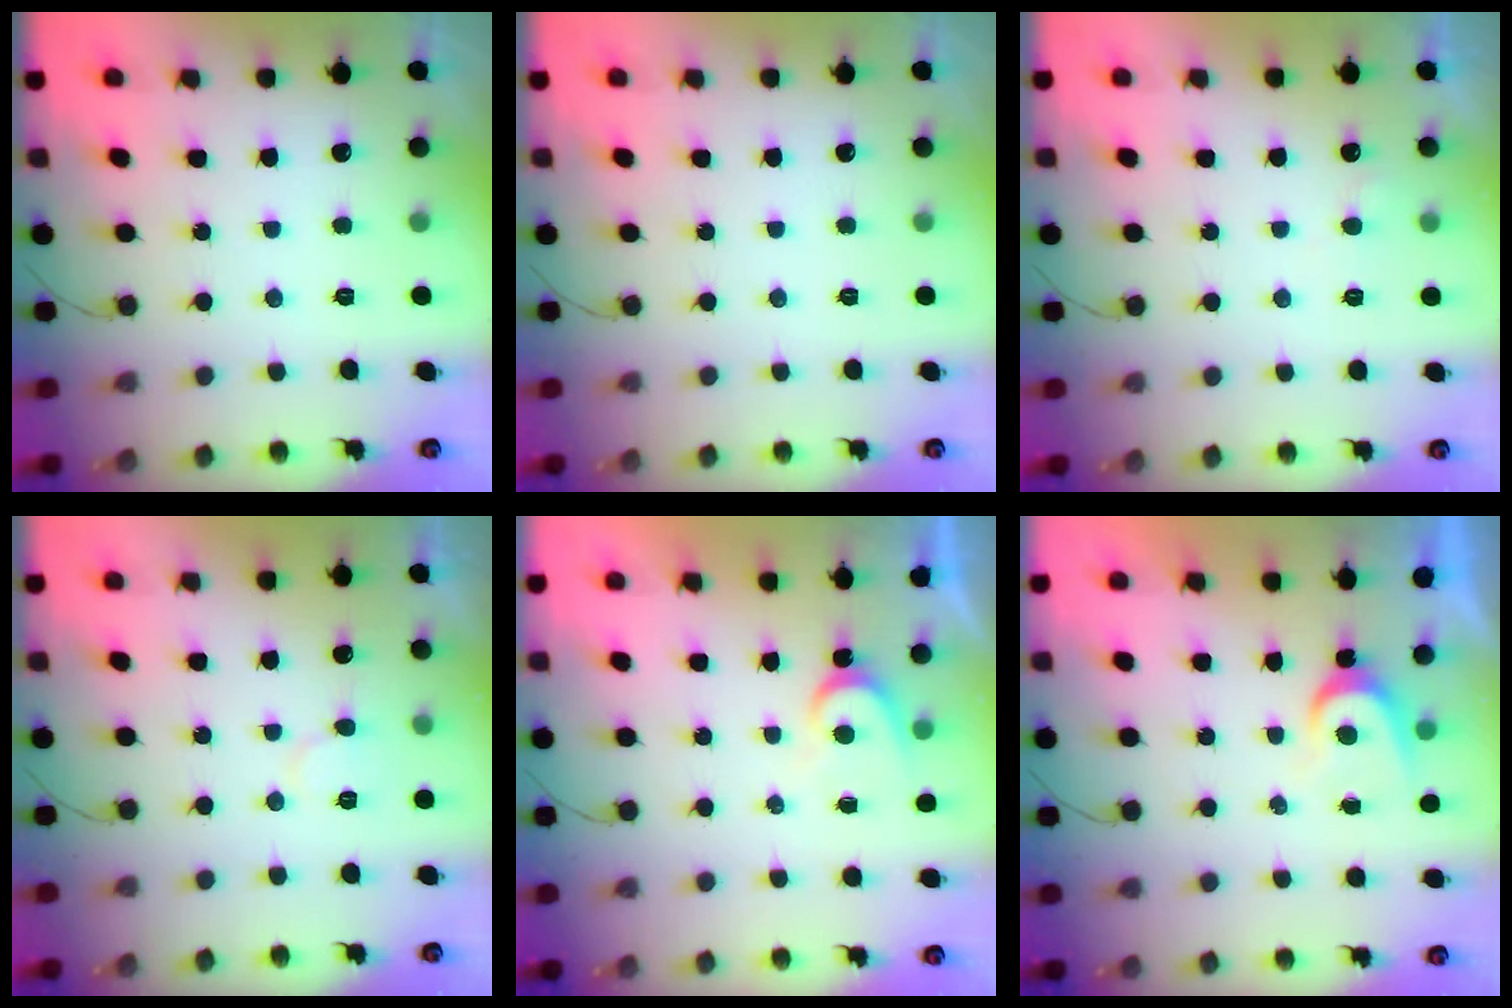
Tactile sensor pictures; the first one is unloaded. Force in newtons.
{"total": 0.0}
{"total": 4.9, "press": 4.9, "slide": 0.4}
{"total": 5.7, "press": 5.7, "slide": 0.5}
{"total": 5.1, "press": 5.1, "slide": 0.5}
{"total": 4.3, "press": 4.3, "slide": 0.5}